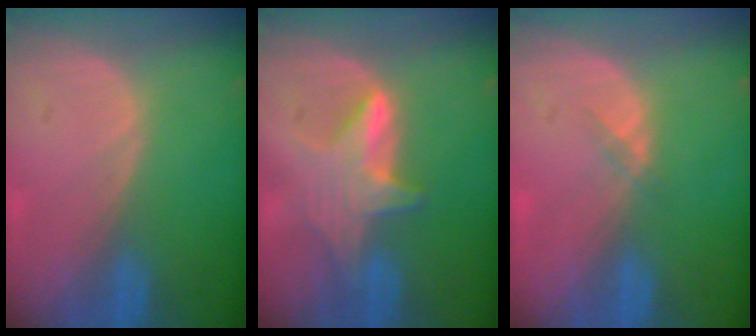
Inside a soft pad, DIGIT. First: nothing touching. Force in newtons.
{"total": 5.8, "press": 5.7, "slide": 0.7}
{"total": 1.3, "press": 0.9, "slide": 0.9}